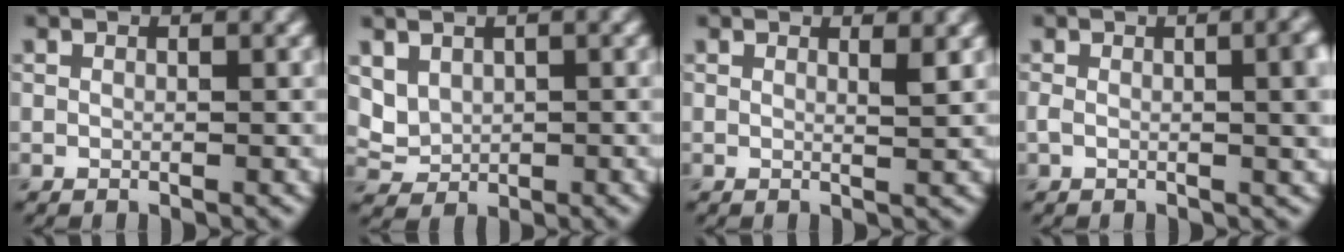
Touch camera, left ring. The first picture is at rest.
{"total": 2.1, "force": [0.9, 1.7, 0.9], "torque": [-0.021, -0.004, 0.022]}
{"total": 1.4, "force": [0.9, 0.4, 1.1], "torque": [-0.009, 0.001, 0.009]}
{"total": 6.3, "force": [0.5, 2.7, 5.7], "torque": [-0.061, 0.004, 0.006]}